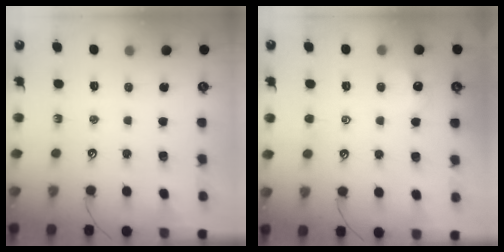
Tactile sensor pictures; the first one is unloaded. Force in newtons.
{"total": 0.8, "press": 0.6, "slide": 0.5}